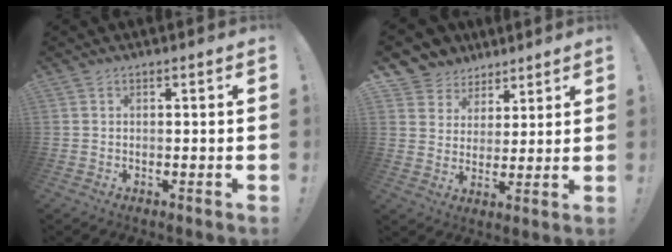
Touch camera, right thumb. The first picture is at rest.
{"total": 7.4, "force": [4.1, 6.1, 0.6], "torque": [-0.013, -0.032, 0.086]}